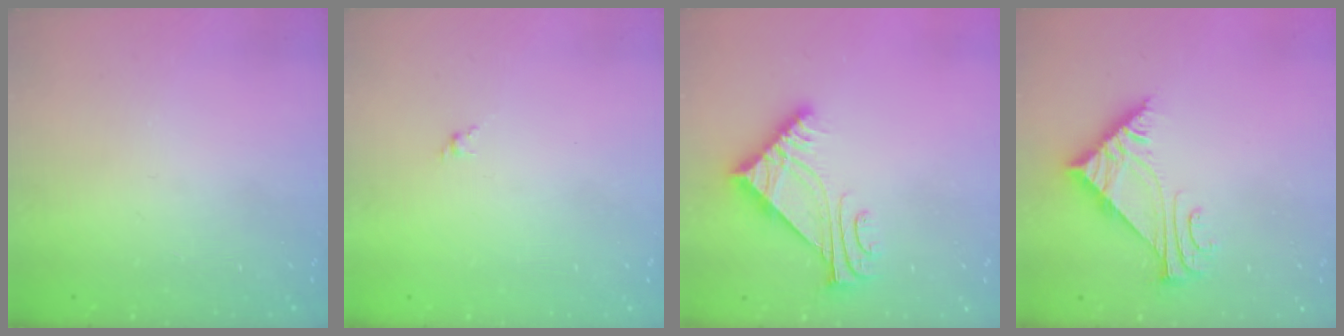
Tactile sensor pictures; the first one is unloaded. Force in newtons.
{"total": 1.6, "press": 1.5, "slide": 0.6}
{"total": 7.0, "press": 6.9, "slide": 0.8}
{"total": 7.4, "press": 7.4, "slide": 0.3}